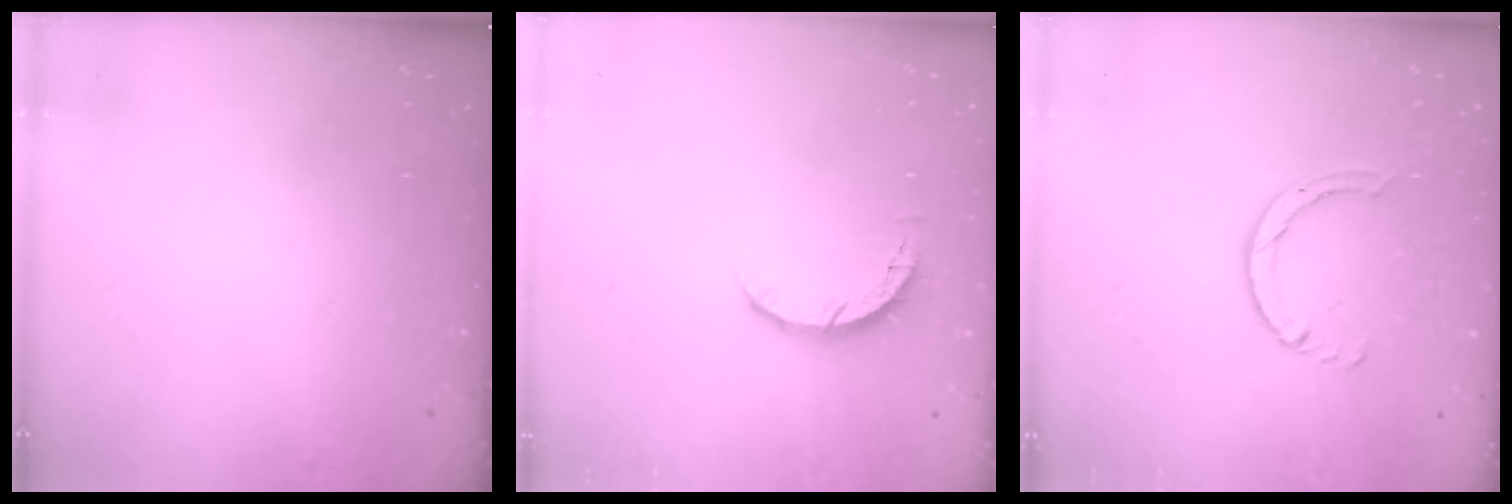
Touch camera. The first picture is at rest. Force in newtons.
{"total": 4.2, "press": 4.1, "slide": 0.4}
{"total": 4.7, "press": 4.7, "slide": 0.4}